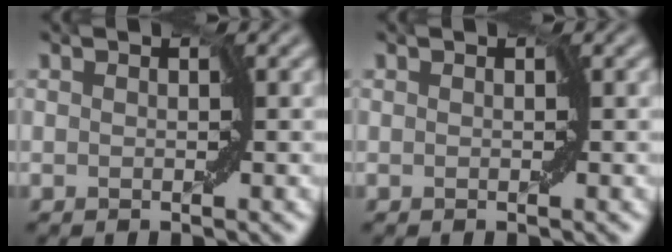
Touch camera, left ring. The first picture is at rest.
{"total": 0.0}